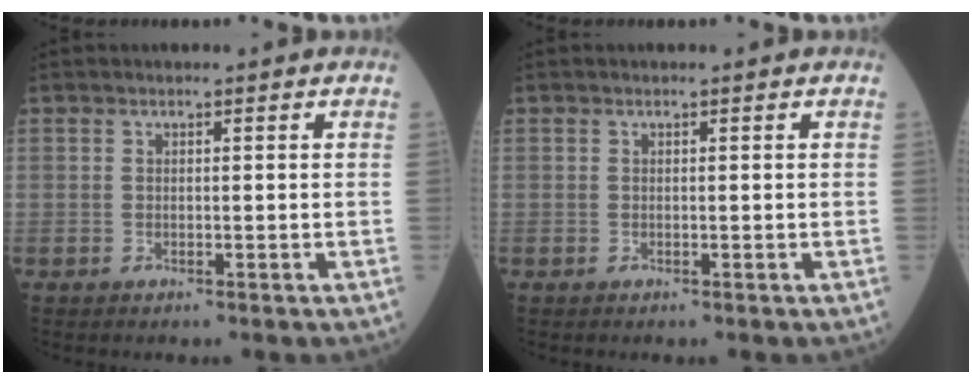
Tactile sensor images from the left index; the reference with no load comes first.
{"total": 0.0}